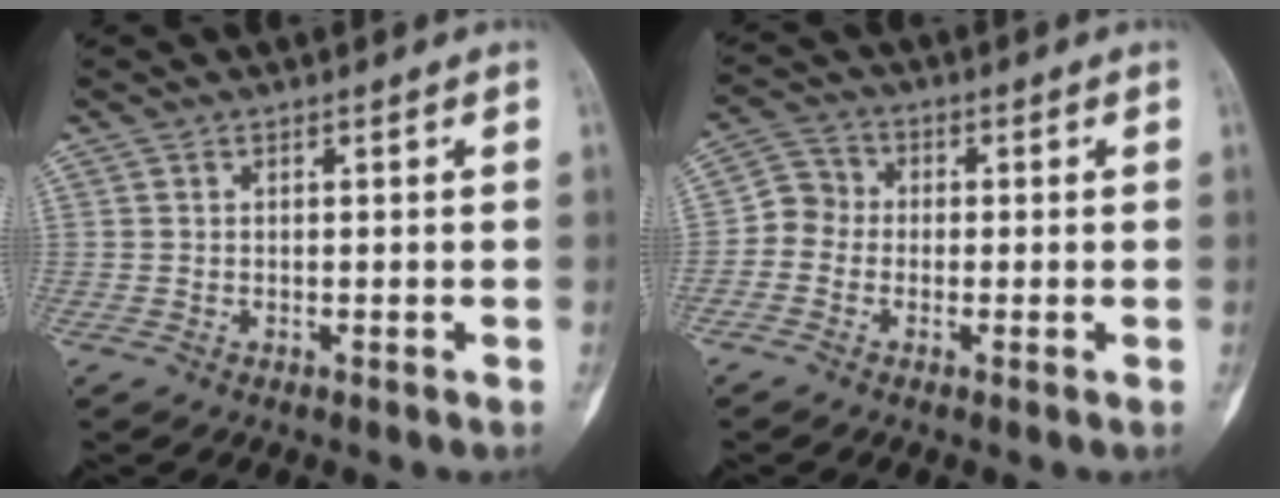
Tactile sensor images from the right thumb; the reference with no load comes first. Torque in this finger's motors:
{"motor_torque": [-0.07, 0.10, 0.10, -0.37, -0.02]}